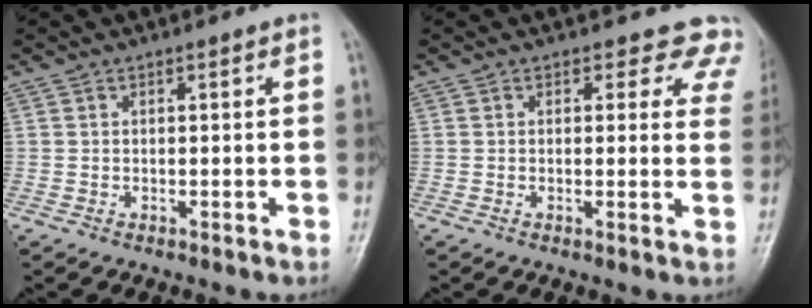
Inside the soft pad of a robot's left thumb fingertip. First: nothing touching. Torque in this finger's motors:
{"motor_torque": [0.11, 0.11, -0.02, -0.18, 0.05]}